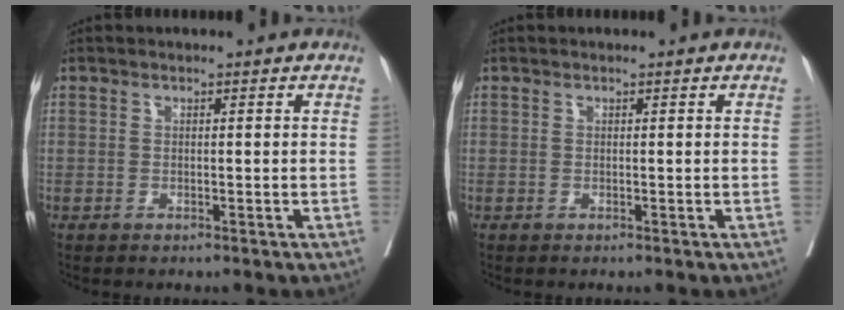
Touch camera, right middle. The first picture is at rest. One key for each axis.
{"total": 0.0}